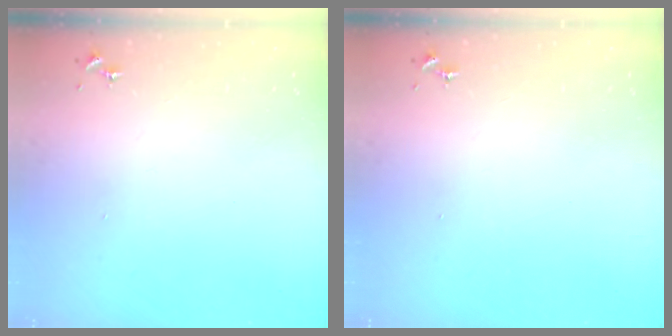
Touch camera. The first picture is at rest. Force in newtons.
{"total": 0.0}